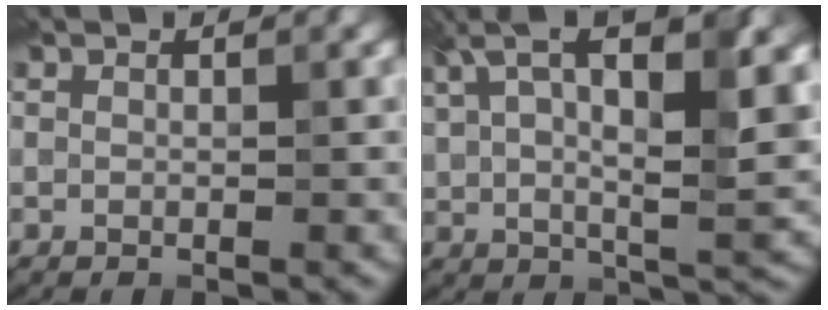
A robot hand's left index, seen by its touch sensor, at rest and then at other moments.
{"total": 12.0, "force": [5.4, 4.2, 9.9], "torque": [-0.174, 0.012, 0.089]}